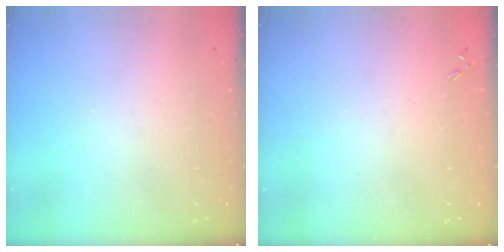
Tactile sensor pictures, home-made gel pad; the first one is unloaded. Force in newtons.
{"total": 0.0}